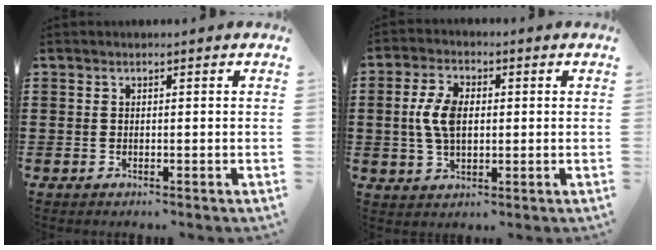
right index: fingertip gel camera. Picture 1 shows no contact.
{"total": 6.4, "force": [0.4, 3.6, 5.2], "torque": [-0.128, 0.007, 0.000]}